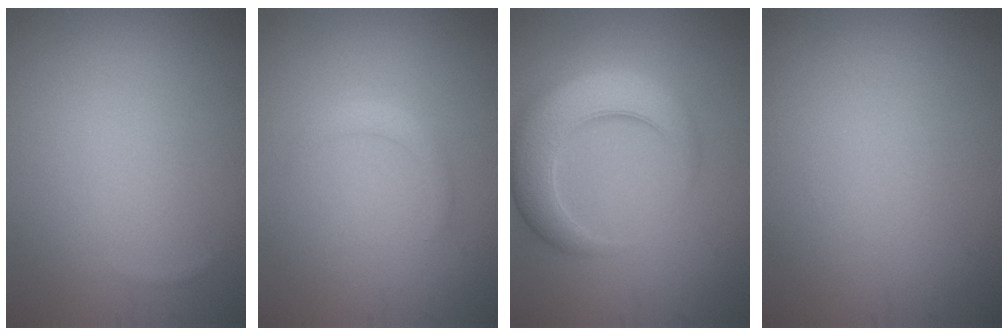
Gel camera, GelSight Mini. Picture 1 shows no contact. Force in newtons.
{"total": 1.2, "press": 1.2, "slide": 0.1}
{"total": 6.9, "press": 6.9, "slide": 0.6}
{"total": 0.0}